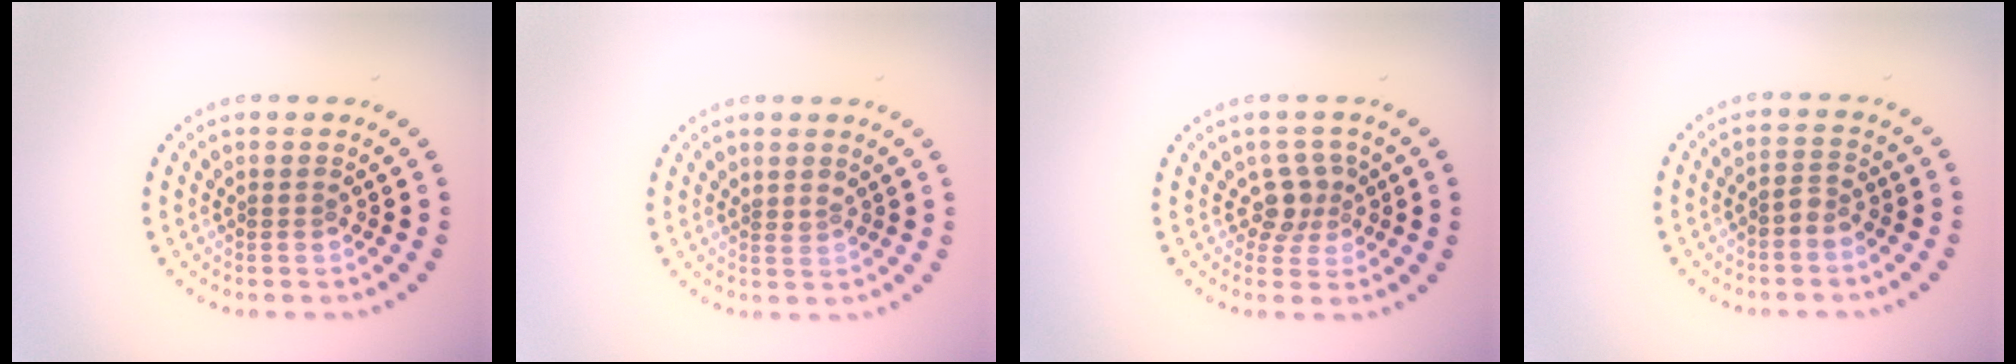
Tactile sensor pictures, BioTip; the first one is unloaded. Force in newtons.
{"total": 0.6, "press": 0.3, "slide": 0.6}
{"total": 2.3, "press": 1.8, "slide": 1.4}
{"total": 1.5, "press": 1.3, "slide": 0.8}